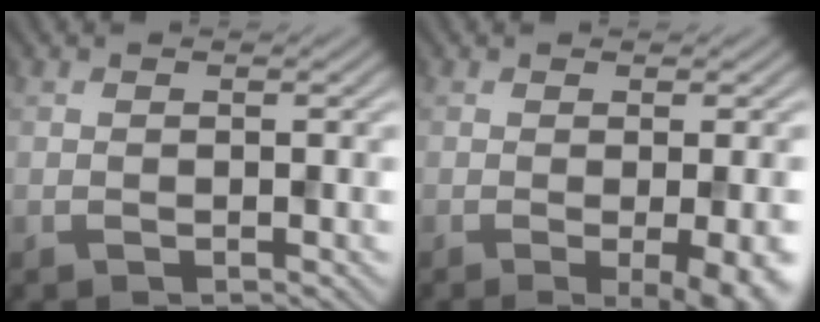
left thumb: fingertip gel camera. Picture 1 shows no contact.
{"total": 7.3, "force": [-2.1, 2.0, 6.7], "torque": [-0.086, -0.007, -0.017]}